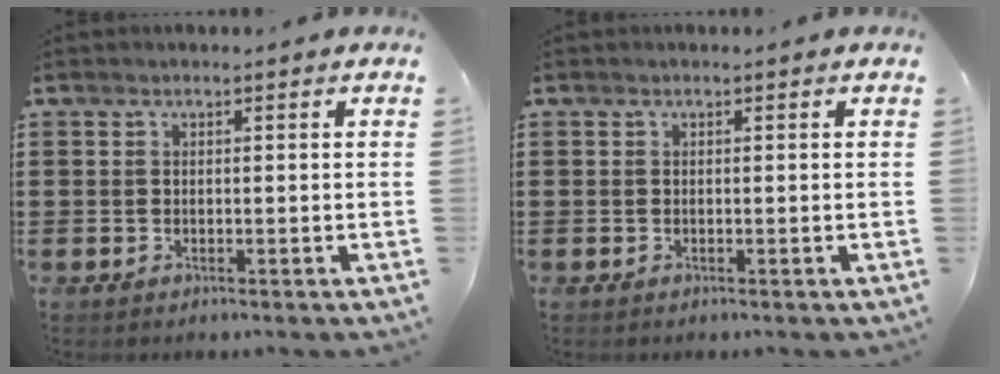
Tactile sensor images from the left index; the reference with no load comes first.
{"total": 0.0}